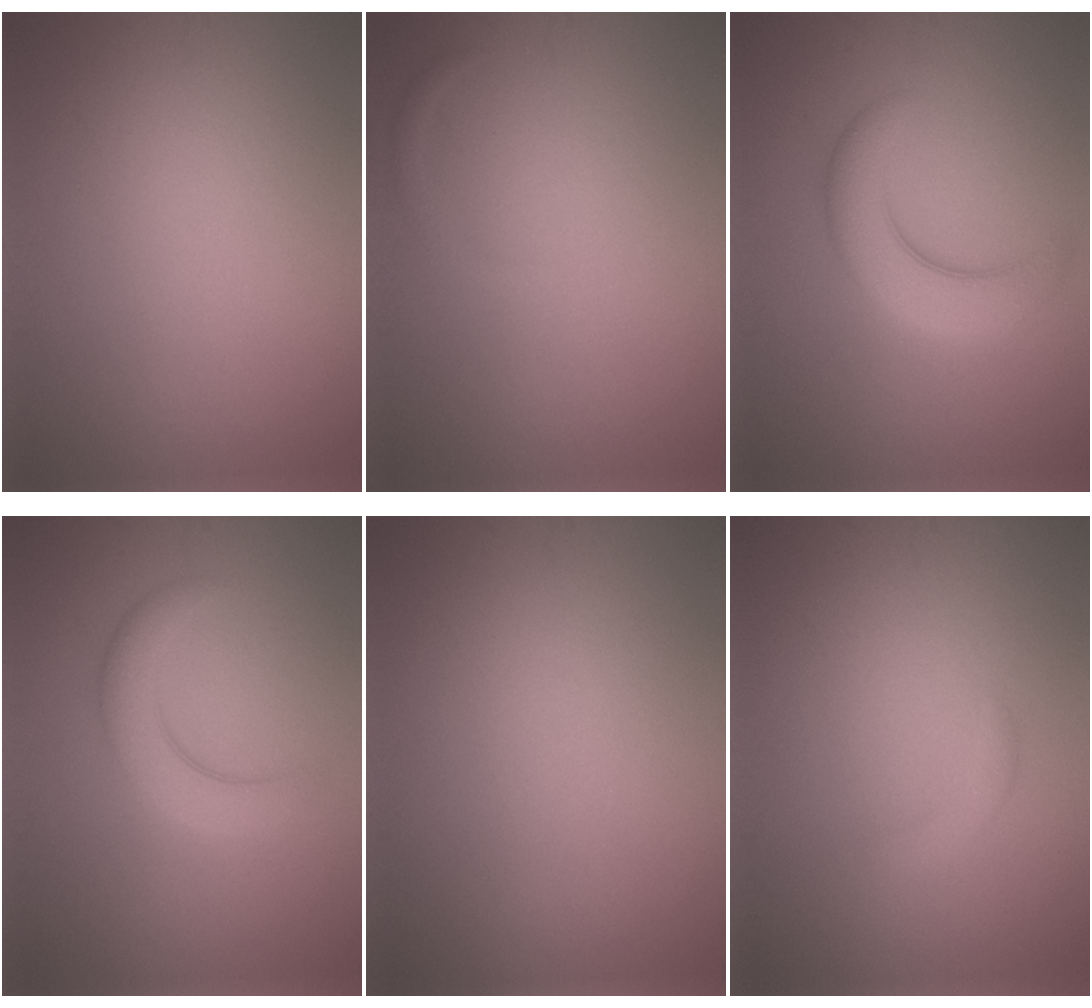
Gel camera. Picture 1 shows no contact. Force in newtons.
{"total": 0.5, "press": 0.5, "slide": 0.1}
{"total": 4.7, "press": 4.7, "slide": 0.3}
{"total": 3.4, "press": 3.4, "slide": 0.1}
{"total": 0.0}
{"total": 1.0, "press": 1.0, "slide": 0.0}